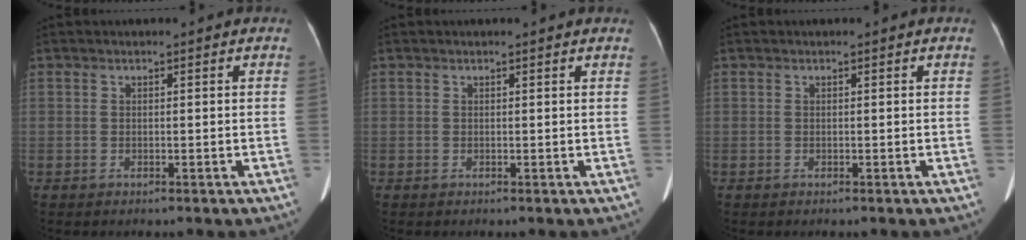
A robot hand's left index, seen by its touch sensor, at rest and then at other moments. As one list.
[{"total": 1.1, "force": [1.1, 0.1, 0.3], "torque": [-0.013, 0.008, 0.007]}, {"total": 0.0}]